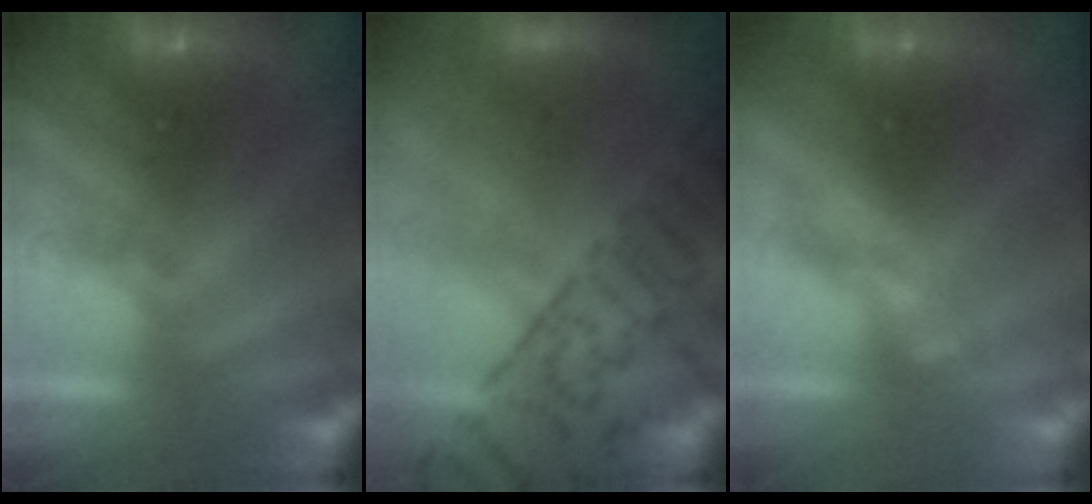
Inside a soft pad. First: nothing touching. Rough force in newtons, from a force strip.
{"total": 8.8}
{"total": 2.7}